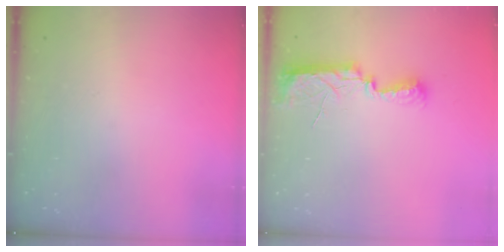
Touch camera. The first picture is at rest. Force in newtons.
{"total": 8.5, "press": 8.3, "slide": 2.0}